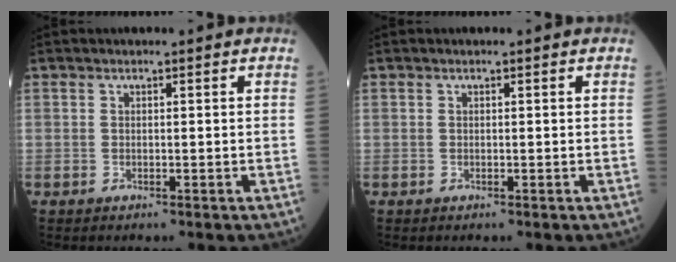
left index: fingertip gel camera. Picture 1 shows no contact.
{"total": 0.0}